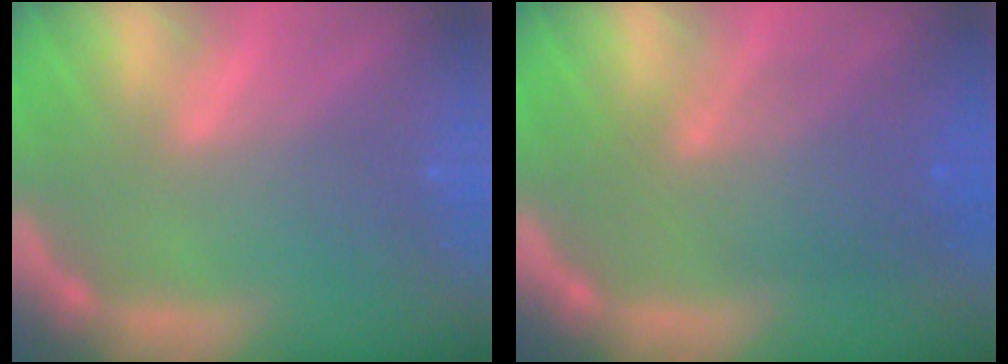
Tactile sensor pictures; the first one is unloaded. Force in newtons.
{"total": 6.0}